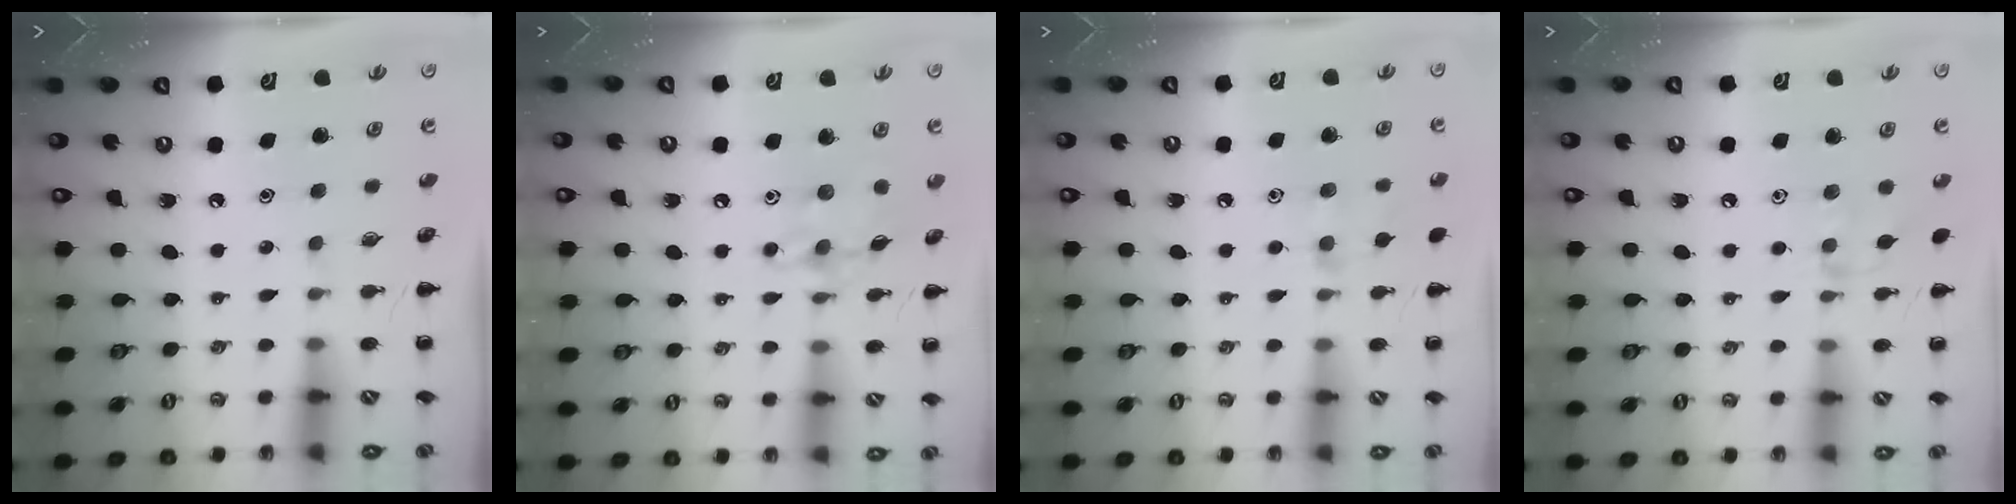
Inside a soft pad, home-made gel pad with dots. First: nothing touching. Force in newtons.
{"total": 10.4, "press": 10.4, "slide": 0.5}
{"total": 7.0, "press": 6.7, "slide": 2.1}
{"total": 4.7, "press": 4.5, "slide": 1.2}